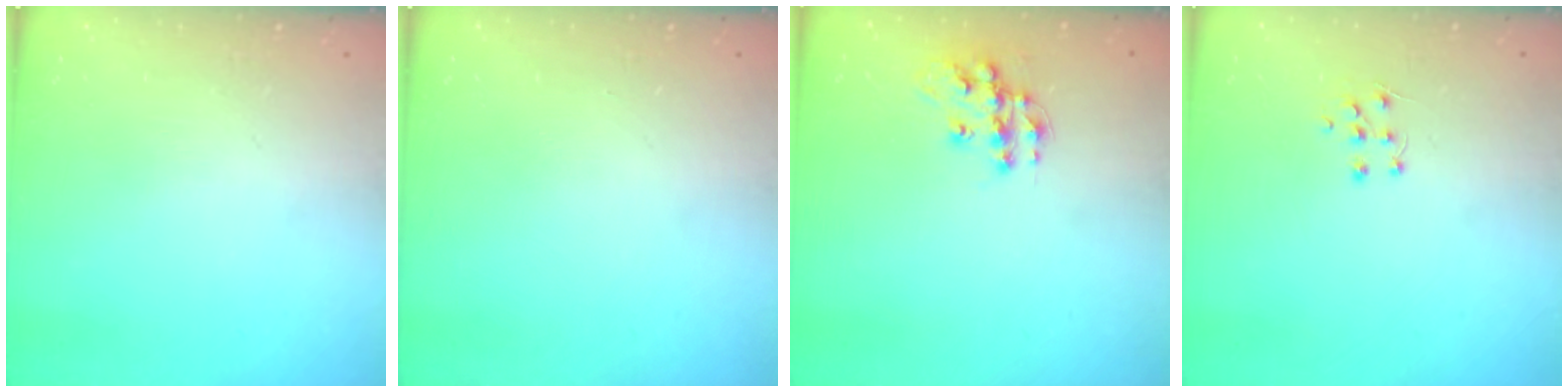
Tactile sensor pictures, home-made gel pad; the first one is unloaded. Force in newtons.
{"total": 0.0}
{"total": 11.8, "press": 11.8, "slide": 0.7}
{"total": 4.9, "press": 4.9, "slide": 0.4}